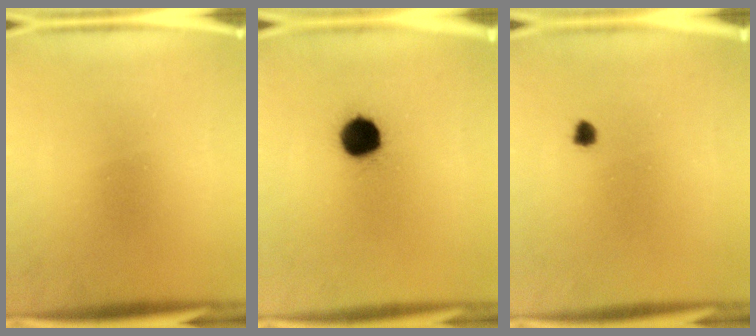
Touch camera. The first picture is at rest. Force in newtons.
{"total": 9.0}
{"total": 1.1}